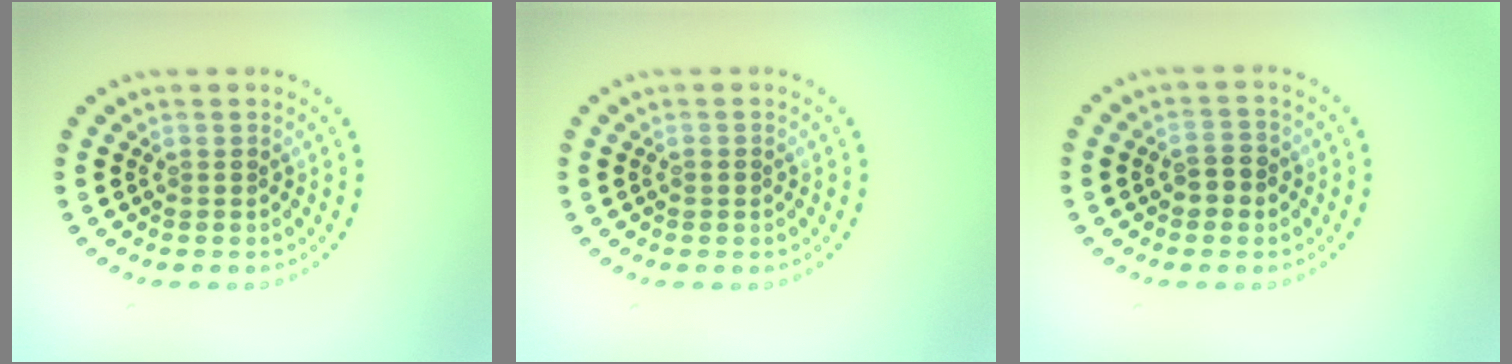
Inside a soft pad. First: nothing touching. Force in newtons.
{"total": 0.6, "press": 0.6, "slide": 0.2}
{"total": 2.0, "press": 2.0, "slide": 0.3}